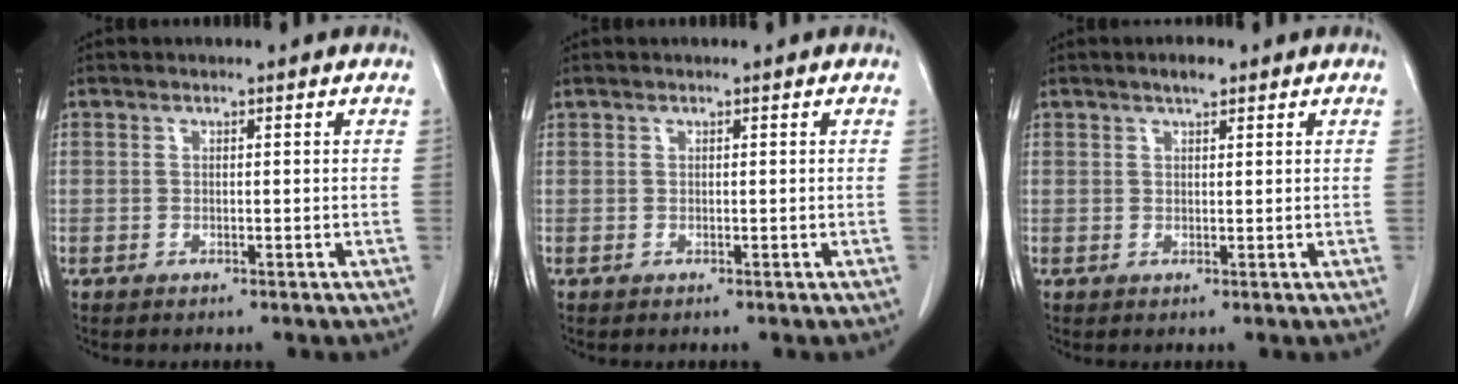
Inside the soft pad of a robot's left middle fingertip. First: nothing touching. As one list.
[{"total": 0.0}, {"total": 1.9, "force": [1.5, 0.4, 1.2], "torque": [-0.025, 0.002, 0.024]}]